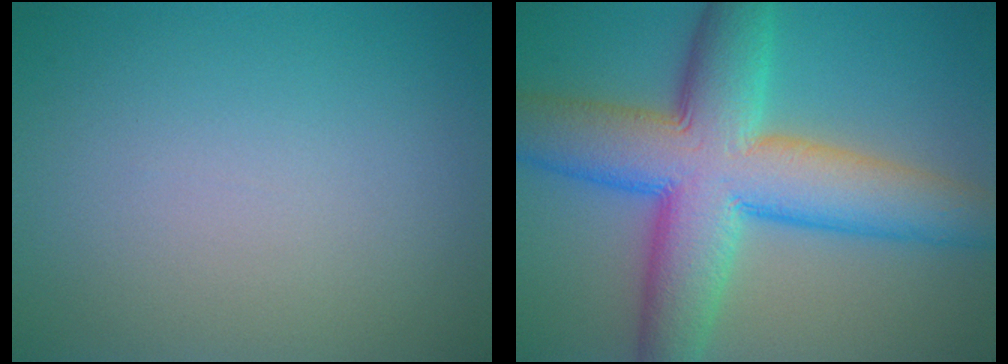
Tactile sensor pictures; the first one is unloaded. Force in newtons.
{"total": 12.0, "press": 12.0, "slide": 0.3}